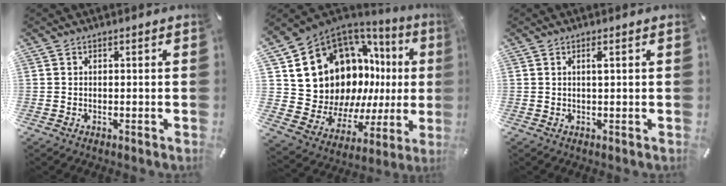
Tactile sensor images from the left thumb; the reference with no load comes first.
{"total": 18.0, "force": [7.0, 14.0, 8.7], "torque": [-0.123, -0.079, 0.166]}
{"total": 1.3, "force": [0.6, 0.0, 1.2], "torque": [-0.026, -0.001, 0.009]}